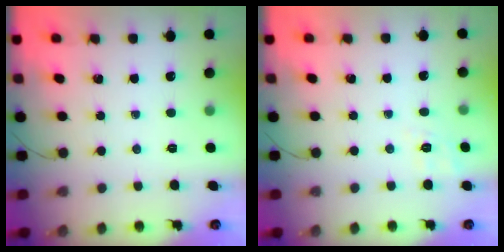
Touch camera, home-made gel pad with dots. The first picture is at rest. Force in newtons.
{"total": 2.0, "press": 0.1, "slide": 2.0}